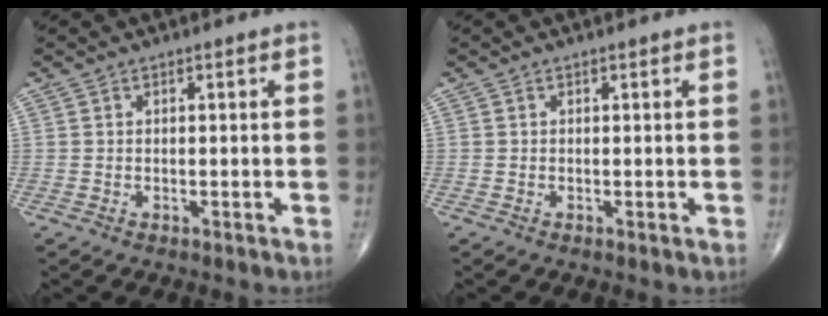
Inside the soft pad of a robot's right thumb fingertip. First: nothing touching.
{"total": 0.0}